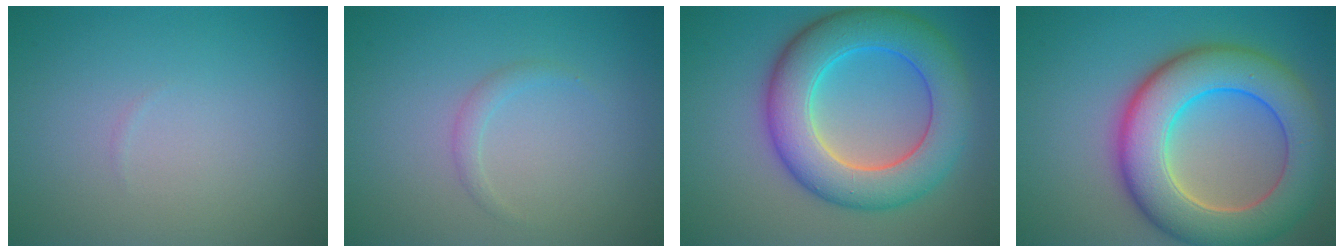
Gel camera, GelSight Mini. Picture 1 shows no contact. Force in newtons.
{"total": 1.0, "press": 1.0, "slide": 0.1}
{"total": 9.1, "press": 9.1, "slide": 0.2}
{"total": 10.5, "press": 10.5, "slide": 0.6}